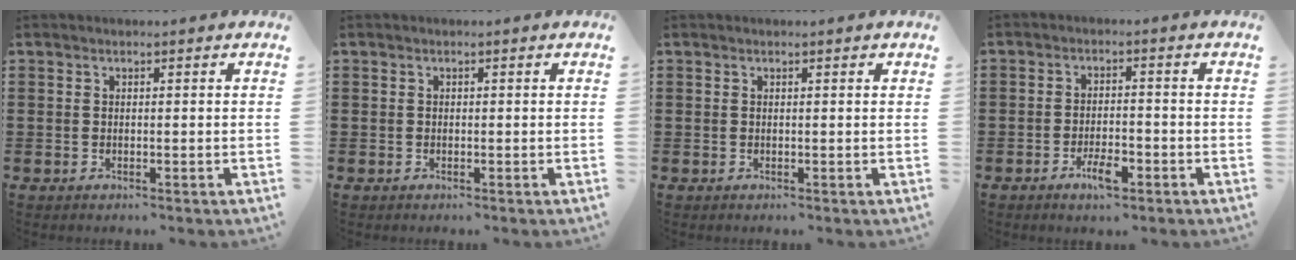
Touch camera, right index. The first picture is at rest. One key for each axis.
{"total": 0.0}
{"total": 0.0}
{"total": 4.3, "fx": -2.4, "fy": 1.3, "fz": 3.3, "tx": -0.067, "ty": -0.001, "tz": -0.047}